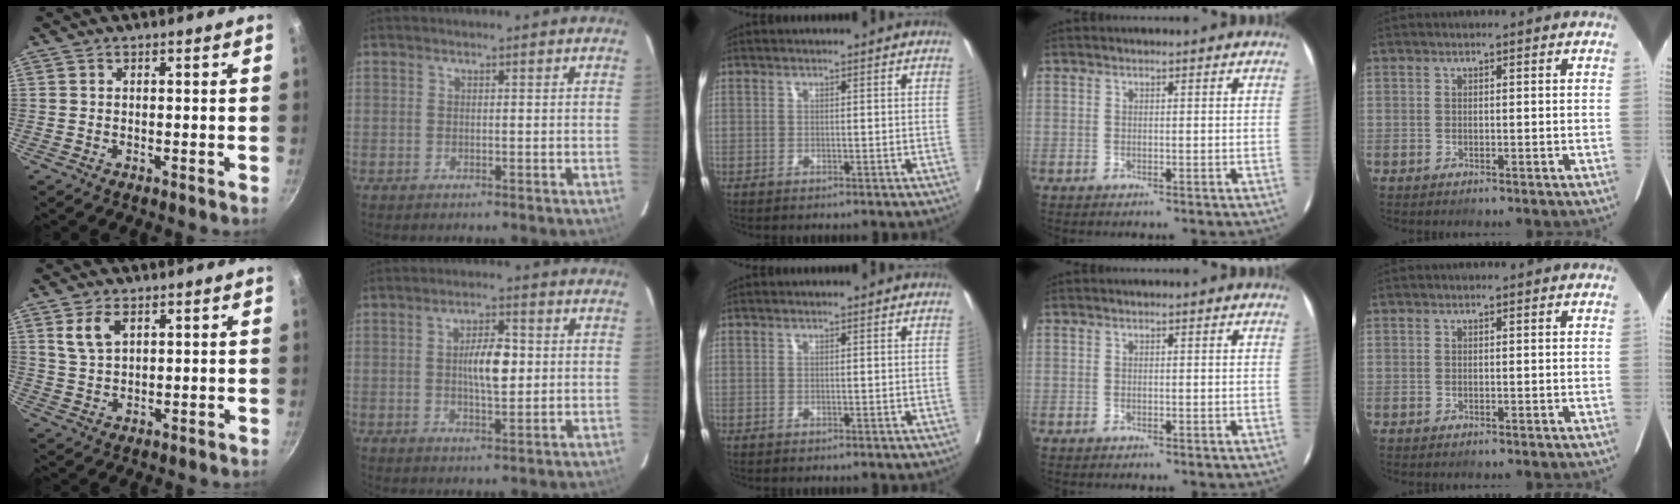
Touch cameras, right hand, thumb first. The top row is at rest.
{"thumb": {"total": 5.0, "force": [2.4, 2.7, 3.4], "torque": [-0.063, -0.008, 0.054]}, "index": {"total": 6.3, "force": [0.4, 1.9, 5.9], "torque": [-0.104, 0.008, 0.009]}}